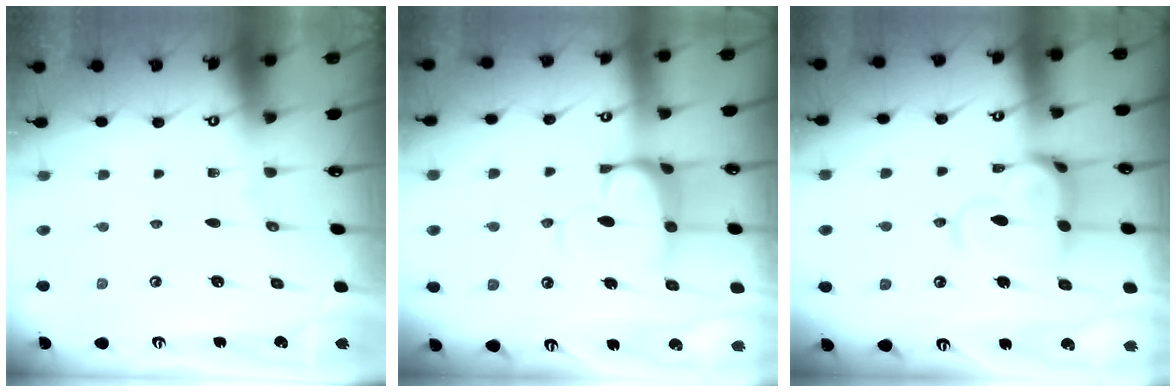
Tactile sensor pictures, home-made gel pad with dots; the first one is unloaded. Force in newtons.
{"total": 8.1, "press": 8.0, "slide": 1.2}
{"total": 6.9, "press": 6.8, "slide": 1.5}